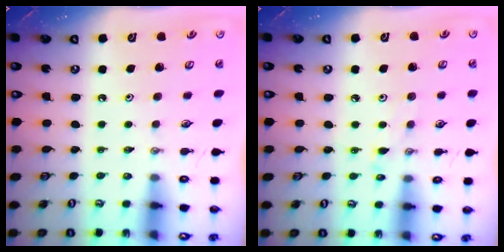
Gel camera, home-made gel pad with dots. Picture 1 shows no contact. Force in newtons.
{"total": 3.9, "press": 3.9, "slide": 0.5}